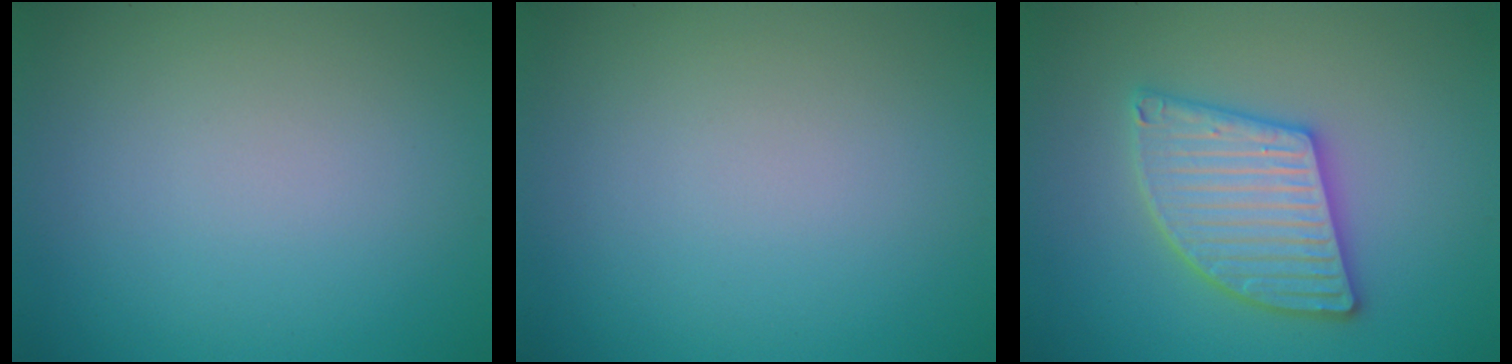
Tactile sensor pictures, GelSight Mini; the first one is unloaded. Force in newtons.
{"total": 0.0}
{"total": 5.5, "press": 5.5, "slide": 0.7}